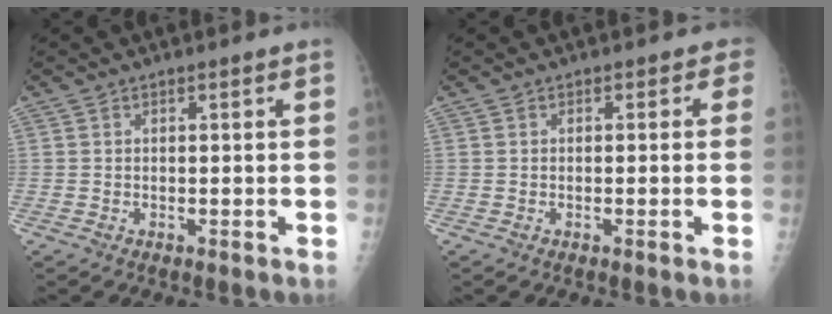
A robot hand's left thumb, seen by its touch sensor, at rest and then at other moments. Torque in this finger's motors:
{"motor_torque": [1.01, 0.91, 0.67, -0.31, 0.02]}